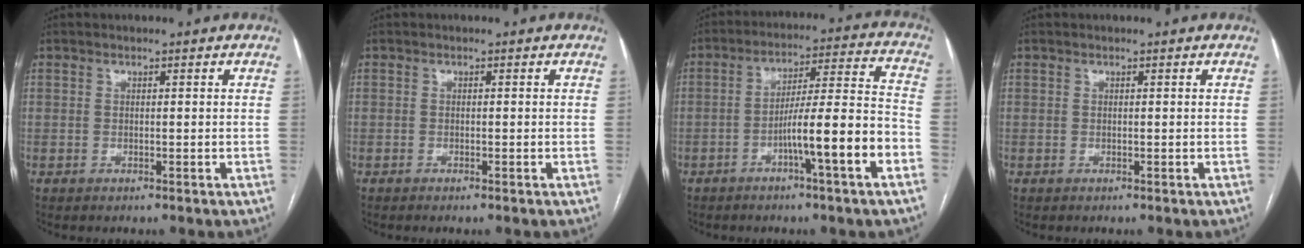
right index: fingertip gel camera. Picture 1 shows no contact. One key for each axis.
{"total": 0.6, "fx": -0.5, "fy": -0.1, "fz": 0.4, "tx": -0.012, "ty": -0.001, "tz": -0.007}
{"total": 12.0, "fx": -5.0, "fy": -0.3, "fz": 10.9, "tx": -0.172, "ty": 0.016, "tz": -0.076}
{"total": 0.0}